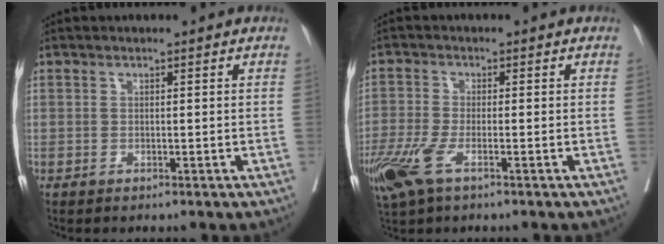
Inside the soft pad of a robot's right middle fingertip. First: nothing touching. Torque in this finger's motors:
{"motor_torque": [1.21, -0.63, 0.24, 0.08]}